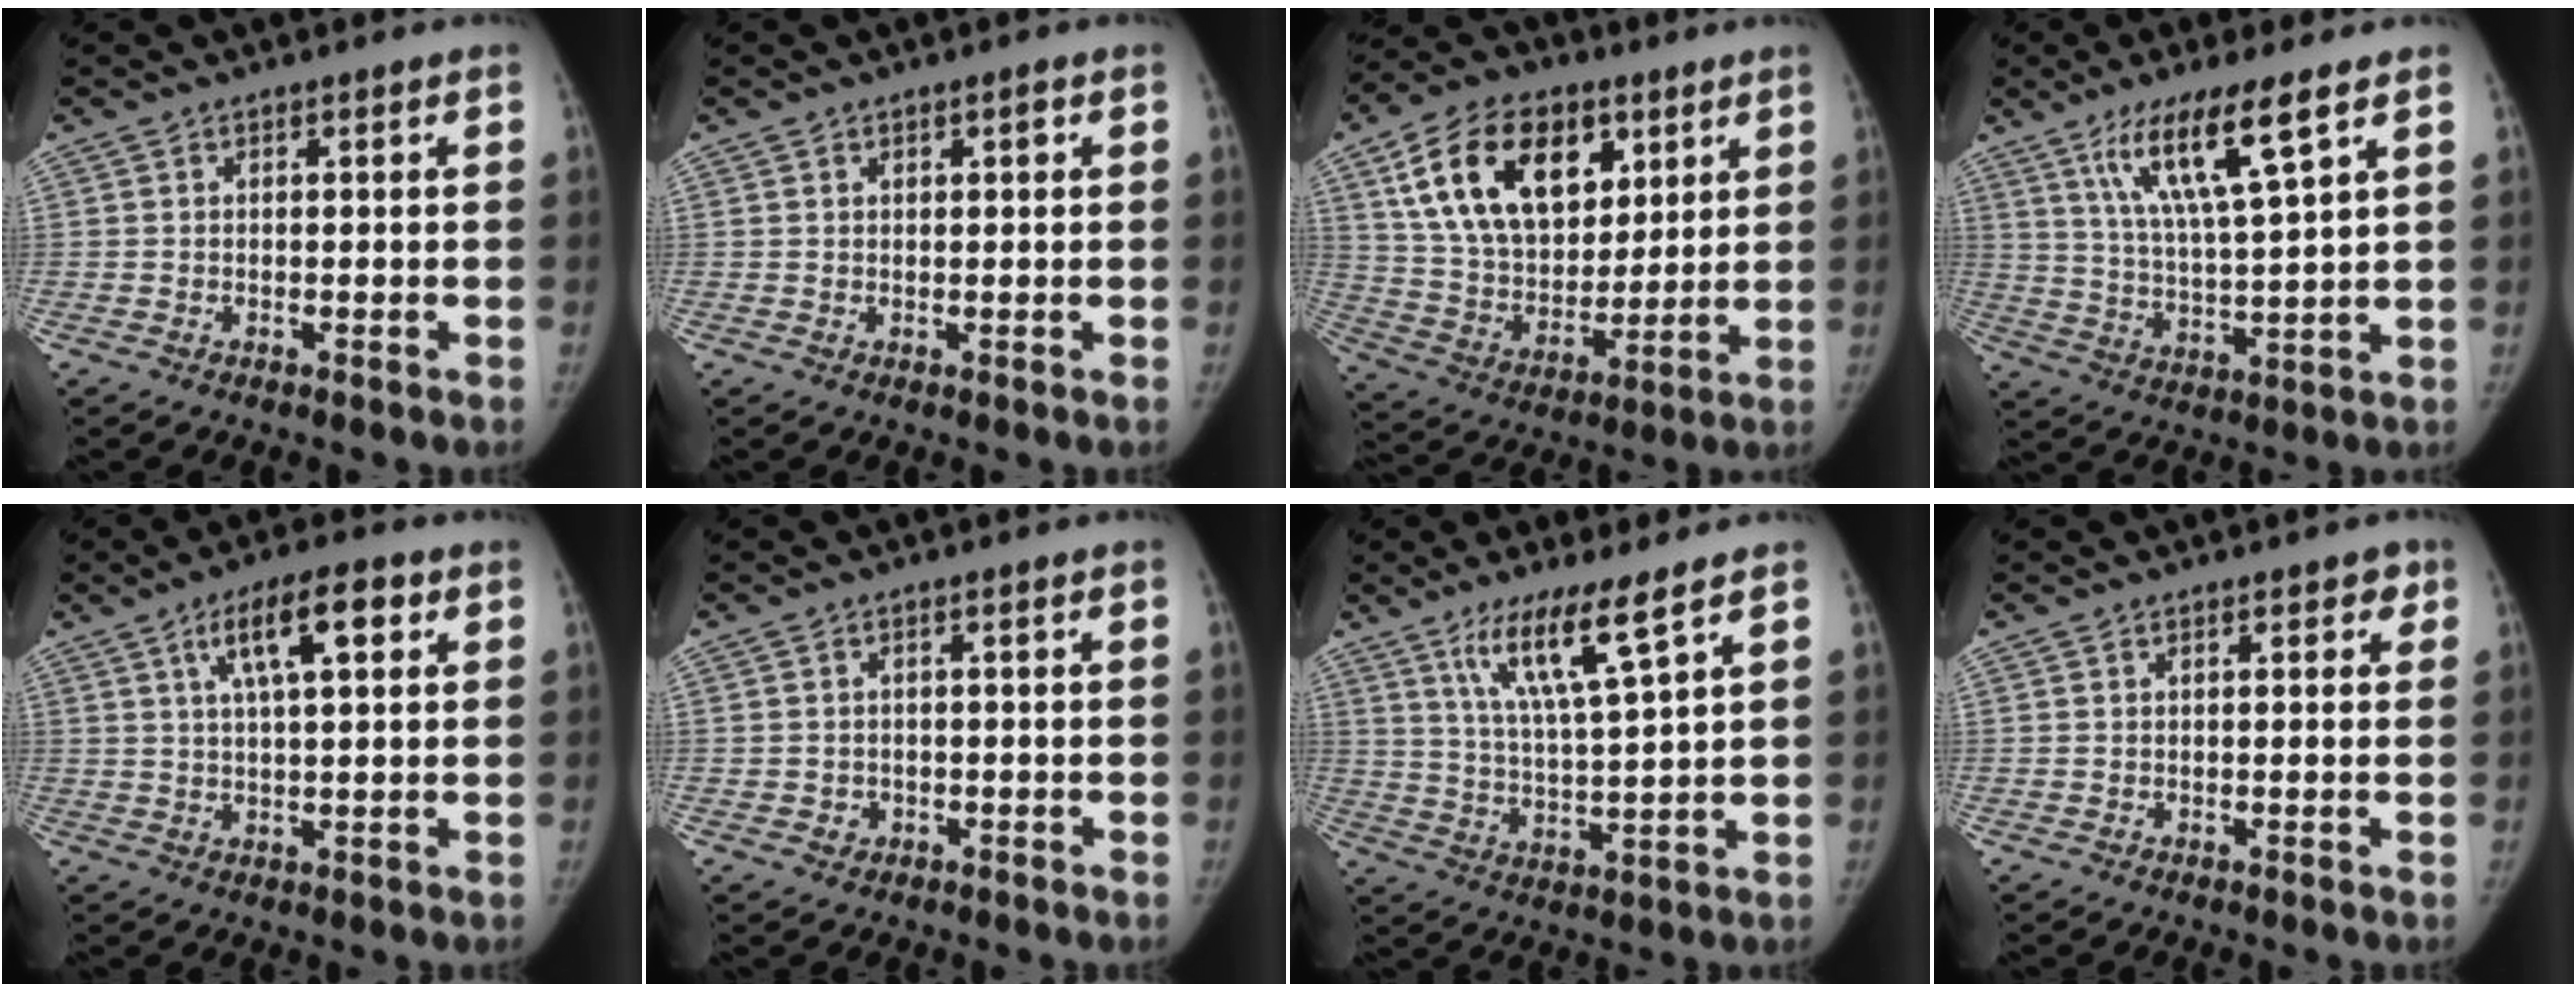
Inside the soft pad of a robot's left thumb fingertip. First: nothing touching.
{"total": 1.4, "force": [0.6, 0.7, 1.1], "torque": [-0.011, 0.000, 0.009]}
{"total": 22.5, "force": [9.6, 14.0, 14.6], "torque": [-0.224, -0.026, 0.172]}
{"total": 12.8, "force": [7.2, 1.5, 10.5], "torque": [-0.196, -0.031, 0.140]}
{"total": 9.5, "force": [3.9, 3.0, 8.2], "torque": [-0.125, 0.001, 0.065]}
{"total": 1.8, "force": [-0.6, 1.7, 0.3], "torque": [0.006, 0.006, -0.005]}
{"total": 10.3, "force": [6.4, 0.5, 8.1], "torque": [-0.151, -0.039, 0.126]}
{"total": 2.3, "force": [1.1, 1.2, 1.6], "torque": [-0.005, 0.000, 0.011]}